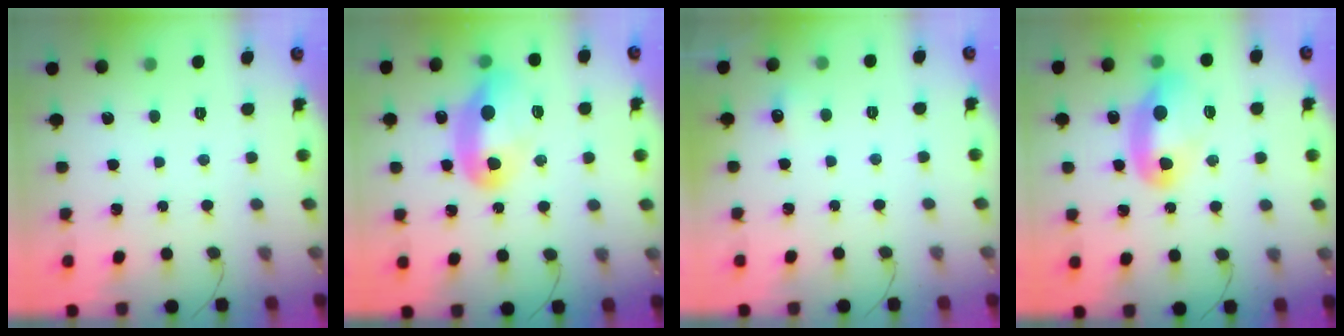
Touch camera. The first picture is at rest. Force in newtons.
{"total": 14.1, "press": 14.1, "slide": 0.7}
{"total": 3.6, "press": 3.5, "slide": 0.9}
{"total": 11.4, "press": 11.4, "slide": 0.9}